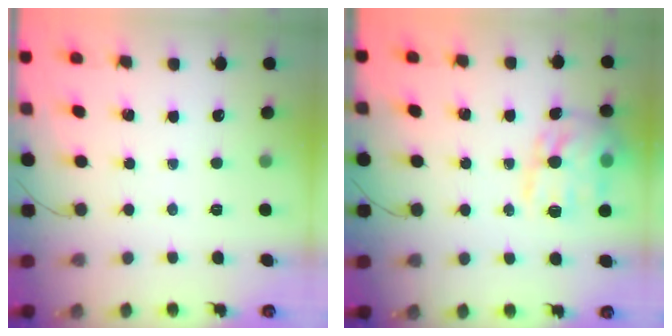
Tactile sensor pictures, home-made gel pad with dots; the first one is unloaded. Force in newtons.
{"total": 16.9, "press": 16.8, "slide": 1.2}